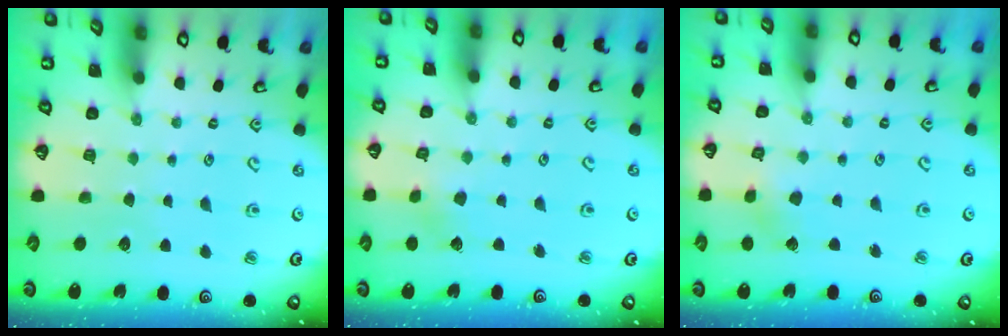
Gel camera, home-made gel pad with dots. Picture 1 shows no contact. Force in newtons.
{"total": 2.7, "press": 2.7, "slide": 0.2}
{"total": 2.1, "press": 2.1, "slide": 0.2}